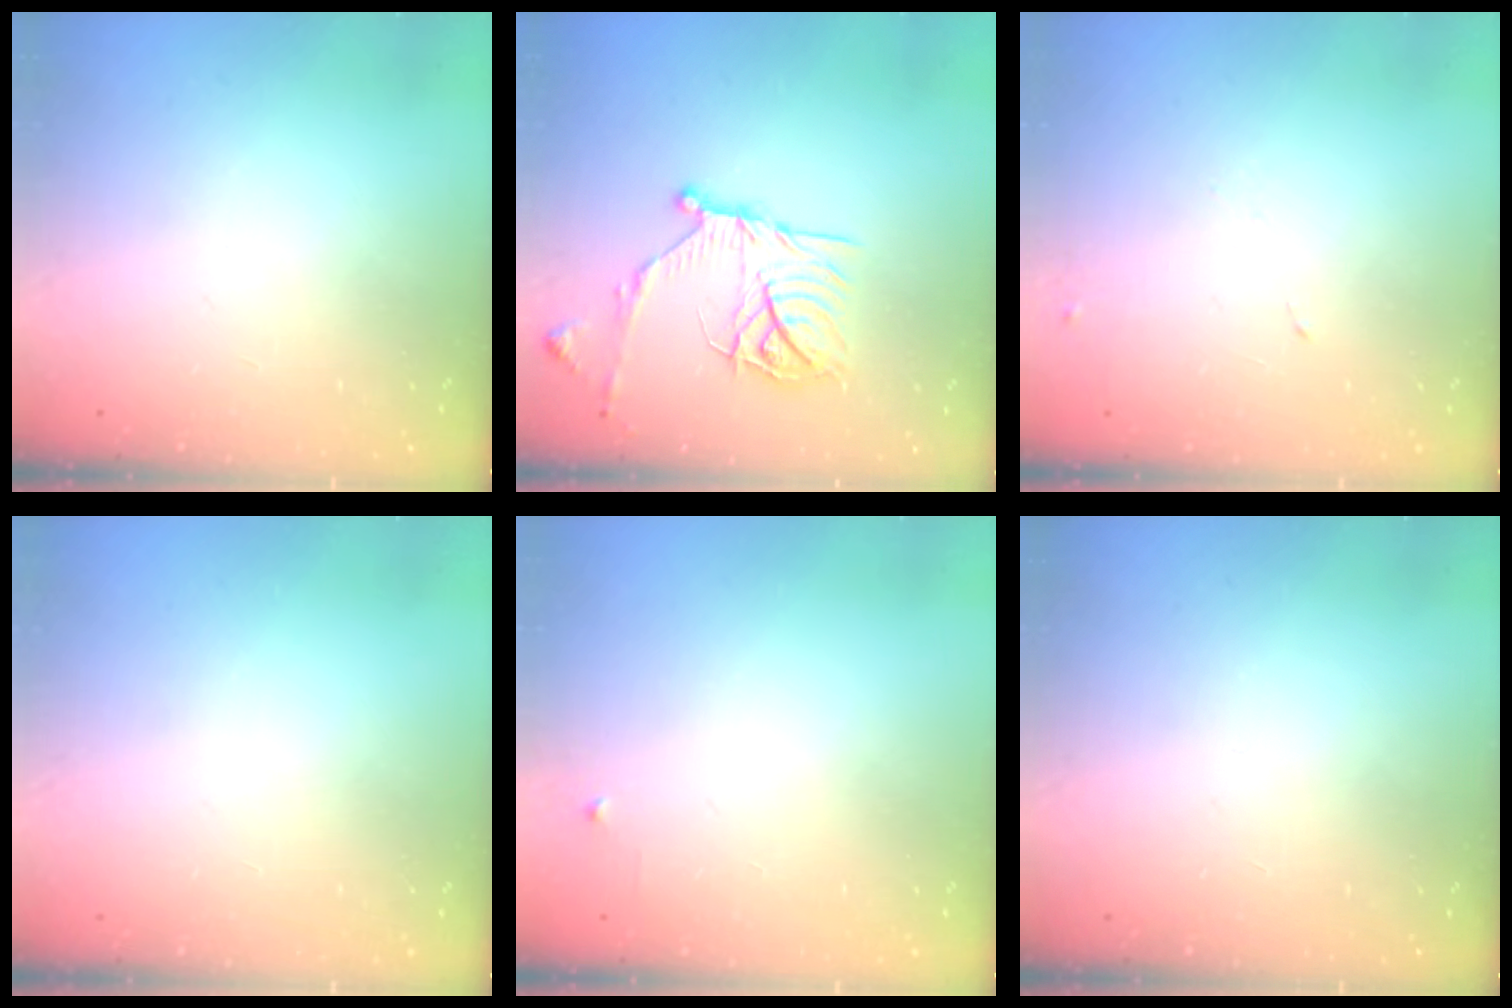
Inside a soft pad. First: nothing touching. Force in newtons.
{"total": 17.1, "press": 17.1, "slide": 1.1}
{"total": 4.3, "press": 4.3, "slide": 0.7}
{"total": 0.0}
{"total": 2.4, "press": 2.3, "slide": 0.4}
{"total": 0.0}